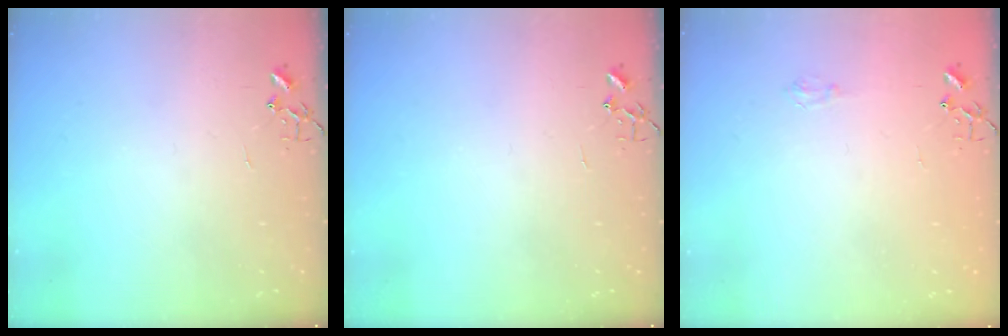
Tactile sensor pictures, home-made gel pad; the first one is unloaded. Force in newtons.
{"total": 0.0}
{"total": 3.8, "press": 3.8, "slide": 0.5}